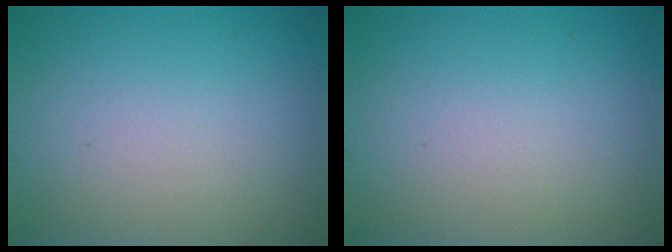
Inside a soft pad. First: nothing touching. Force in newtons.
{"total": 0.0}